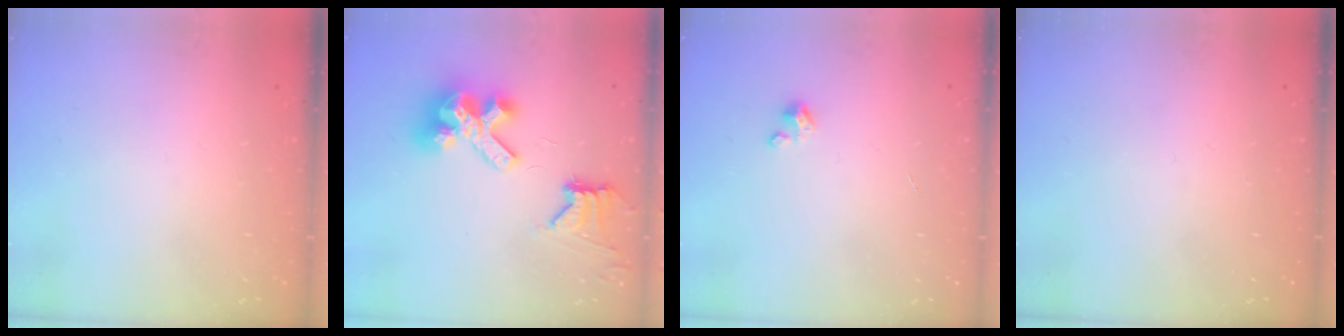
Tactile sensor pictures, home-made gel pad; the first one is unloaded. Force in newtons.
{"total": 11.8, "press": 11.7, "slide": 1.4}
{"total": 2.0, "press": 1.9, "slide": 0.3}
{"total": 0.0}